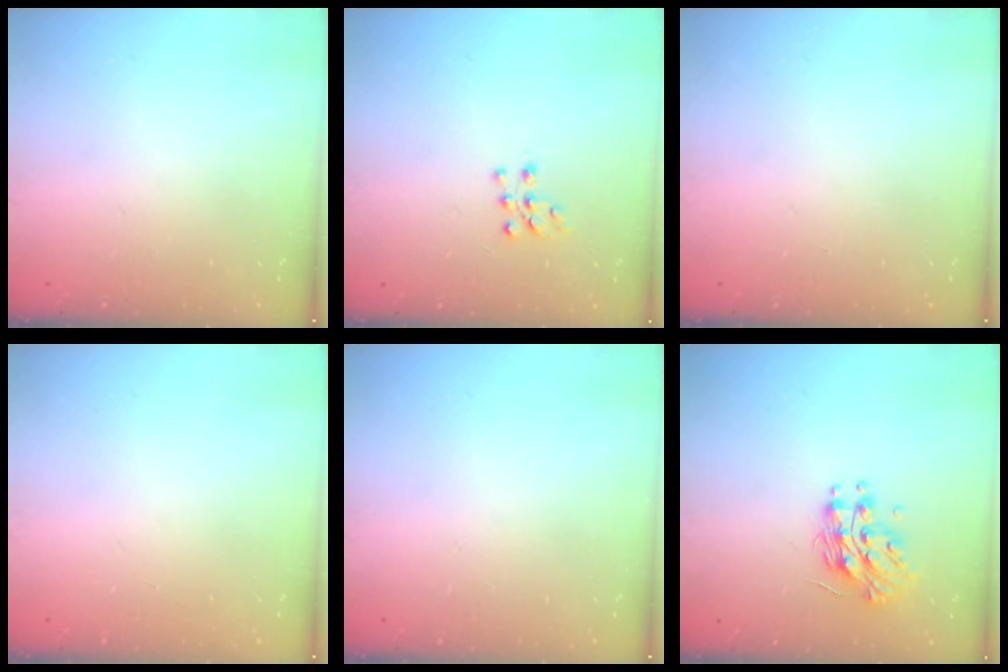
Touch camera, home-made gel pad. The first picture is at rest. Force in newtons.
{"total": 6.9, "press": 6.8, "slide": 0.6}
{"total": 0.0}
{"total": 0.0}
{"total": 0.0}
{"total": 11.6, "press": 11.6, "slide": 0.0}